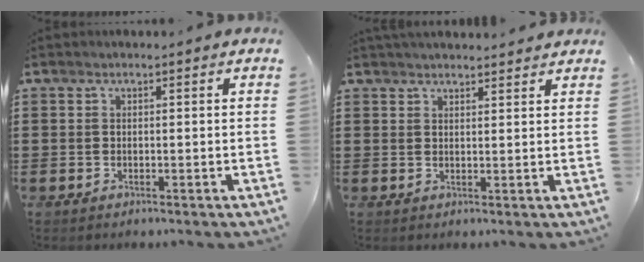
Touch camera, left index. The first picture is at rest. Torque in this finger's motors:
{"motor_torque": [1.39, -0.75, 0.27, 0.06]}